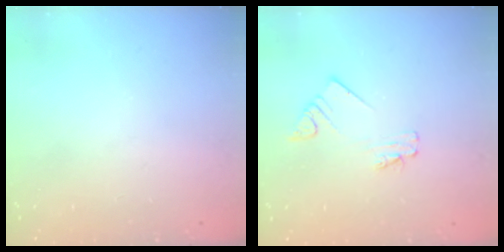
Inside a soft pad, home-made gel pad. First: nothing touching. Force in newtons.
{"total": 2.0, "press": 2.0, "slide": 0.3}